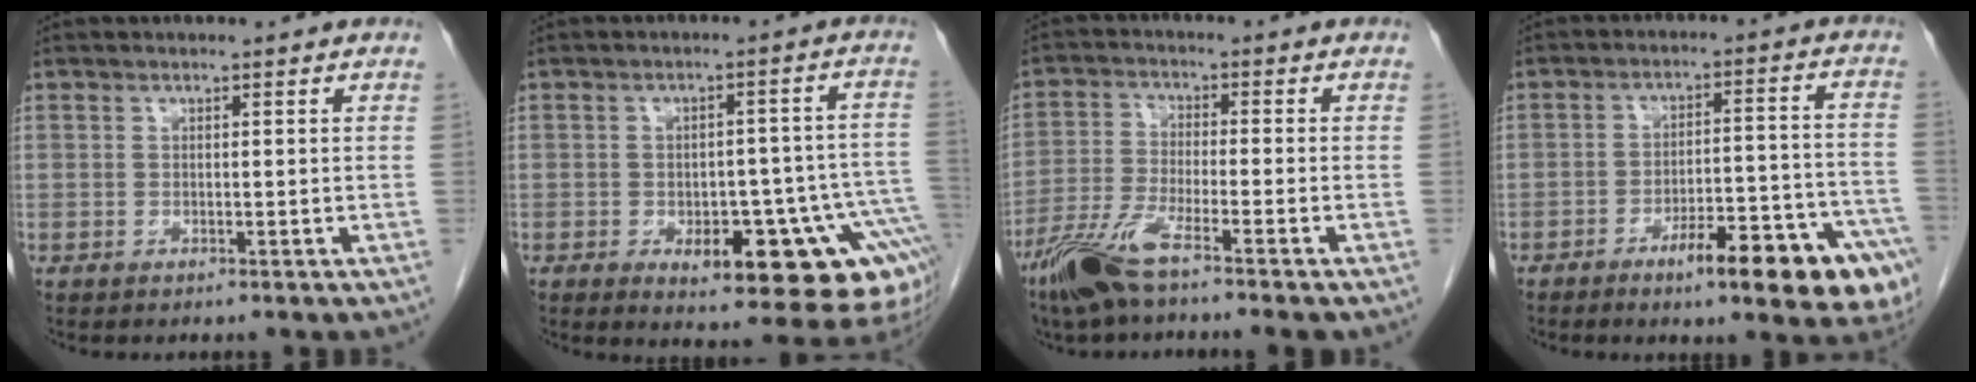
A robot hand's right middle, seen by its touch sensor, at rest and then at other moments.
{"total": 16.8, "force": [-7.3, 5.8, 14.0], "torque": [-0.089, 0.023, -0.080]}
{"total": 8.0, "force": [-5.7, 0.2, 5.6], "torque": [-0.124, -0.022, -0.115]}
{"total": 15.6, "force": [-9.1, 2.6, 12.4], "torque": [-0.099, 0.027, -0.119]}